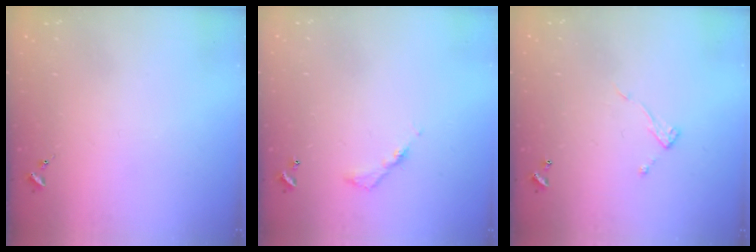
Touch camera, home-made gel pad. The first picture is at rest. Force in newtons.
{"total": 4.9, "press": 4.9, "slide": 0.4}
{"total": 6.6, "press": 6.6, "slide": 0.6}